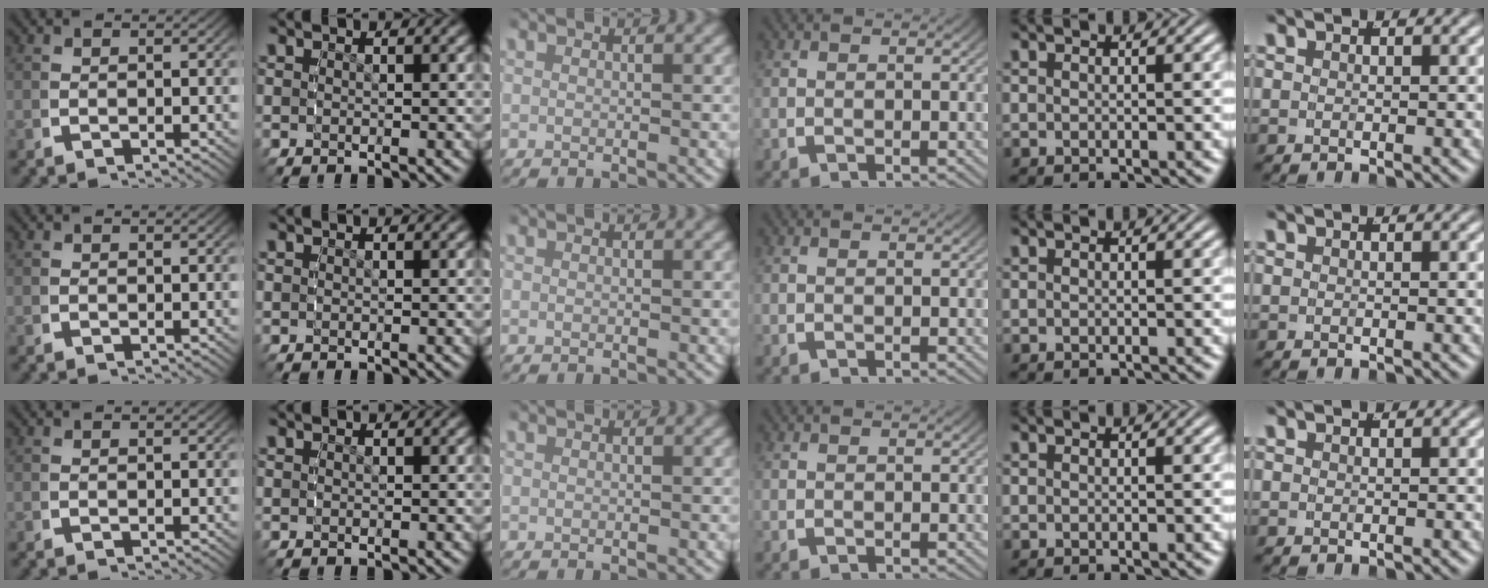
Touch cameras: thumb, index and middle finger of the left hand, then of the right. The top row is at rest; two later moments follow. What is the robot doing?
{"motion": "reach", "object": "photo album"}